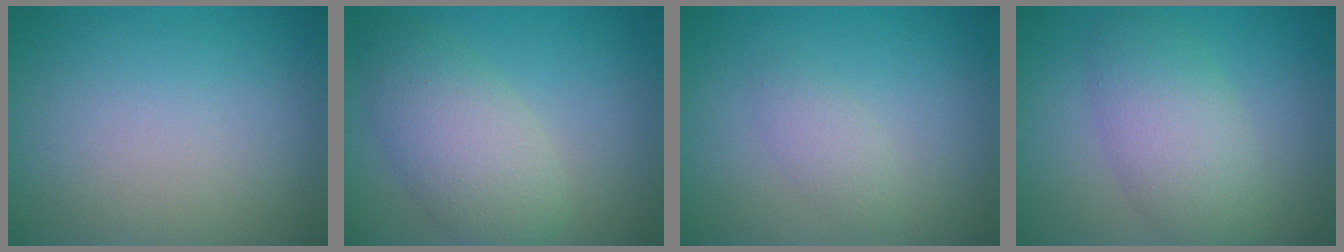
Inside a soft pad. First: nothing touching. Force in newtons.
{"total": 5.5, "press": 5.5, "slide": 0.3}
{"total": 1.7, "press": 1.6, "slide": 0.0}
{"total": 3.8, "press": 3.8, "slide": 0.3}